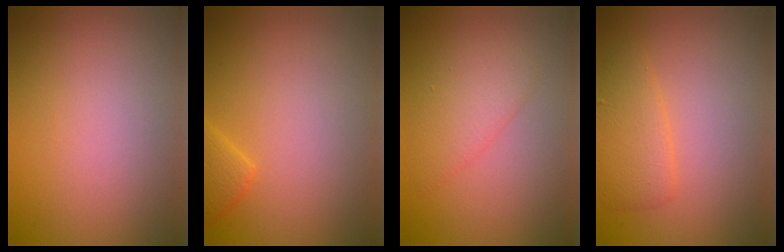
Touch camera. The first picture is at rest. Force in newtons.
{"total": 1.6, "press": 1.6, "slide": 0.2}
{"total": 2.5, "press": 2.5, "slide": 0.3}
{"total": 2.6, "press": 2.6, "slide": 0.1}